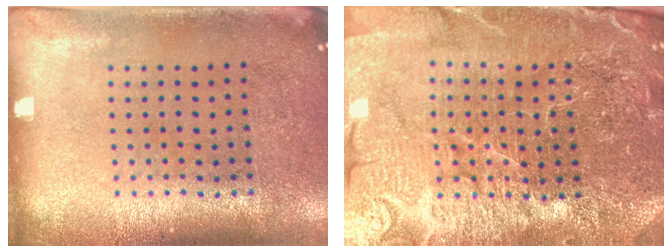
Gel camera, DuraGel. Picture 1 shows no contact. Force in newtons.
{"total": 5.5, "press": 5.0, "slide": 2.3}